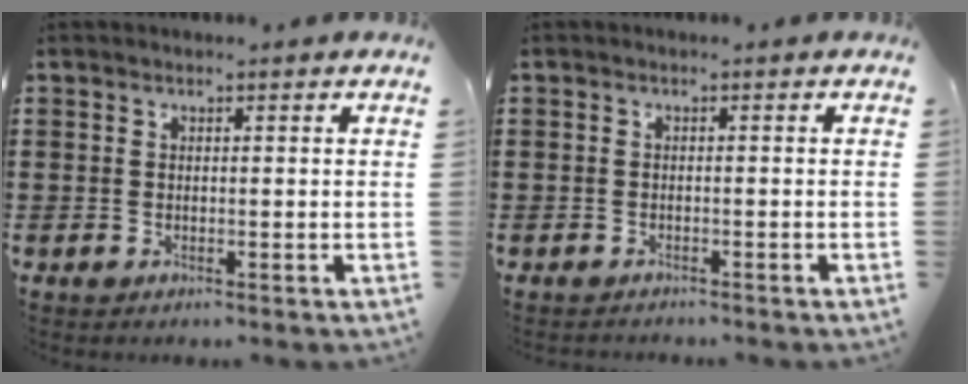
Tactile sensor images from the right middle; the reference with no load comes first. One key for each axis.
{"total": 0.8, "fx": -0.8, "fy": 0.3, "fz": -0.1, "tx": 0.002, "ty": 0.003, "tz": -0.018}